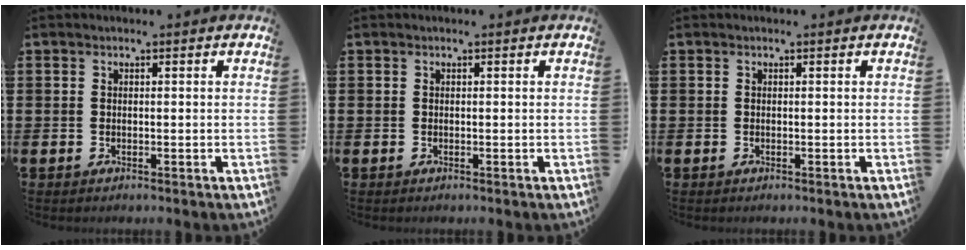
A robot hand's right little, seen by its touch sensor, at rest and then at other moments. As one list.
[{"total": 0.0}, {"total": 0.0}]